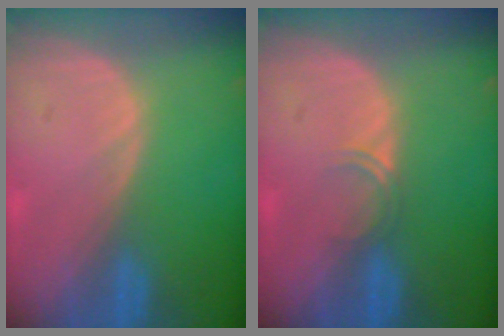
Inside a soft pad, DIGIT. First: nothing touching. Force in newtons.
{"total": 1.7, "press": 1.4, "slide": 1.0}